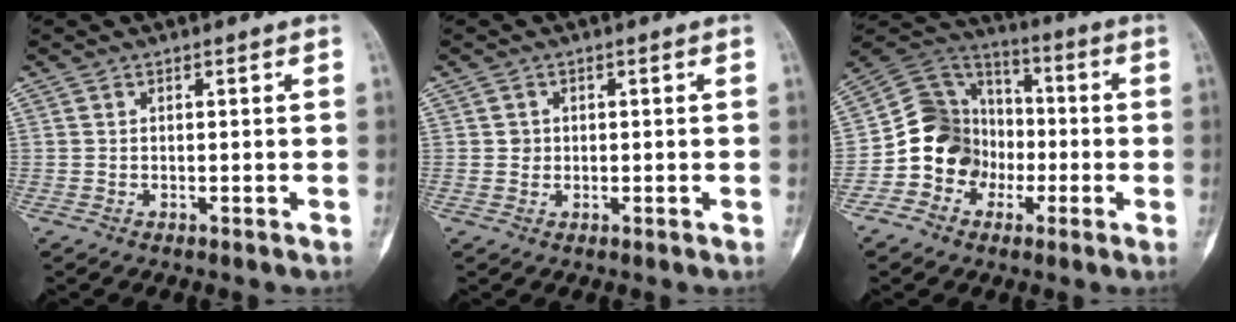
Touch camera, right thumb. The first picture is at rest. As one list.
[{"total": 1.4, "force": [0.1, 1.4, 0.3], "torque": [0.001, 0.001, 0.003]}, {"total": 13.7, "force": [-4.0, 12.1, 5.1], "torque": [-0.049, 0.065, -0.078]}]